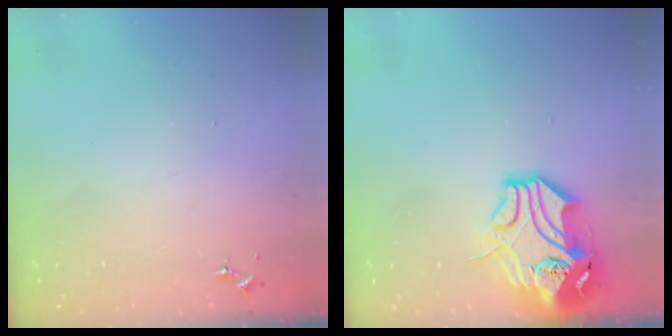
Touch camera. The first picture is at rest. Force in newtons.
{"total": 14.5, "press": 14.3, "slide": 1.9}